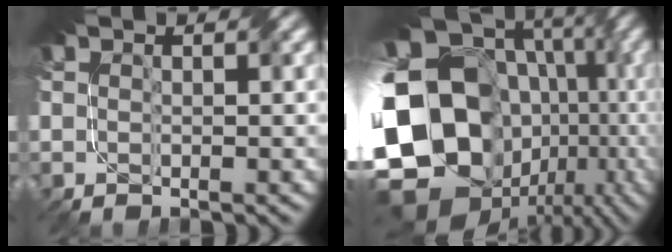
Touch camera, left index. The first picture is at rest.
{"total": 22.3, "force": [-1.0, 18.2, 12.8], "torque": [-0.257, -0.037, -0.002]}